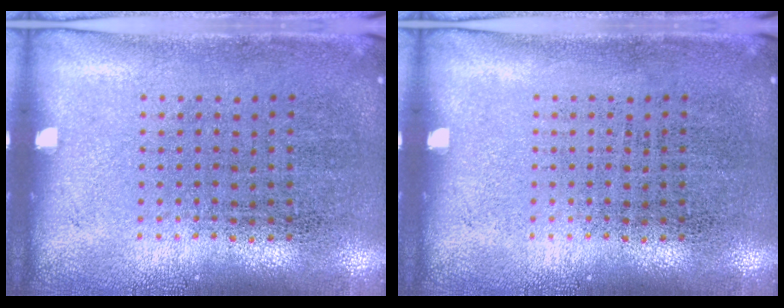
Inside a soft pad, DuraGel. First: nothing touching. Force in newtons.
{"total": 0.0}